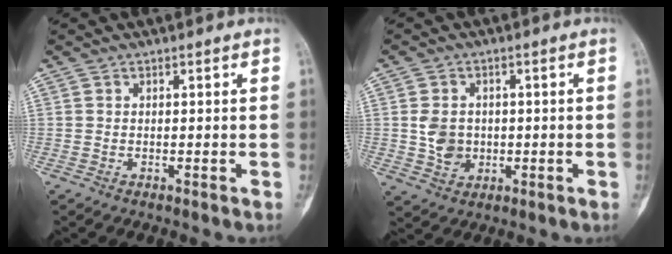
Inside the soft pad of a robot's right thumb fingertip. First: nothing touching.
{"total": 5.5, "force": [-0.1, 4.5, 3.1], "torque": [-0.036, -0.001, 0.005]}